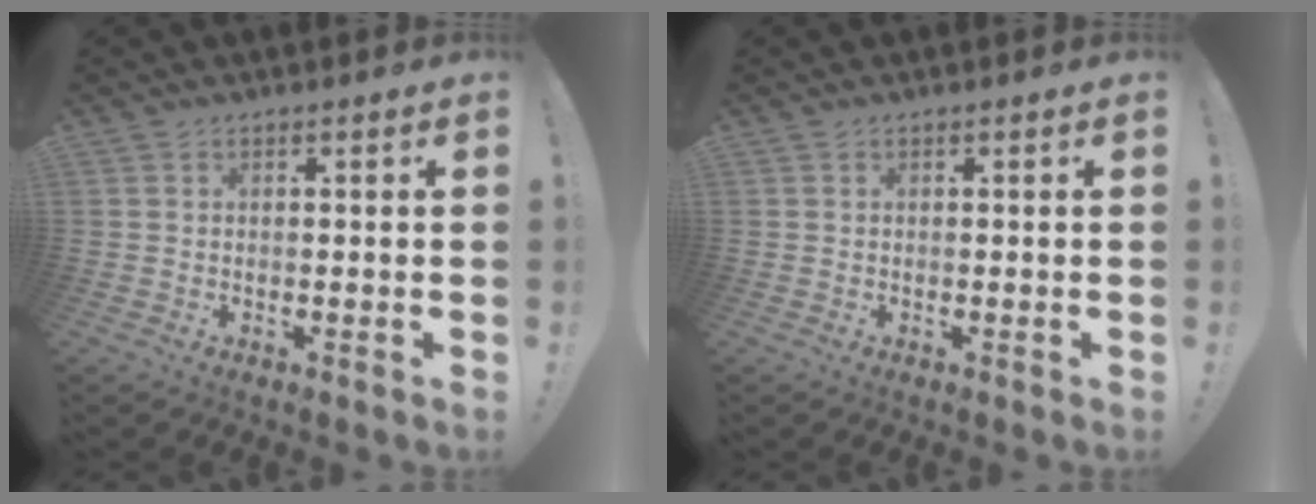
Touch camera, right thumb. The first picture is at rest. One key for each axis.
{"total": 0.0}